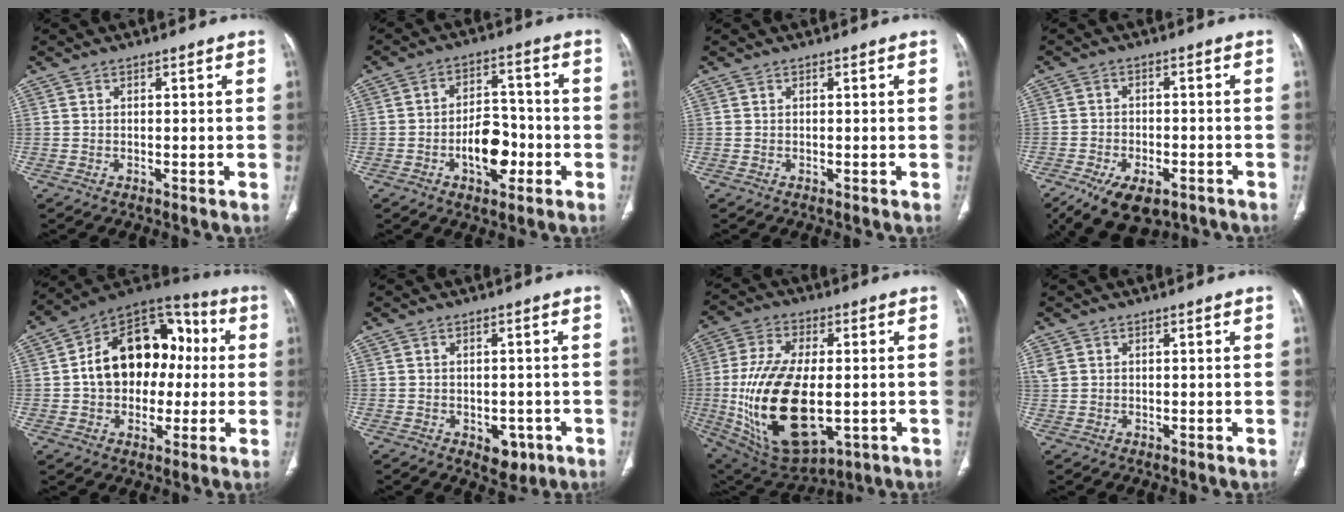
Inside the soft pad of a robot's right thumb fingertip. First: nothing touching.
{"total": 9.5, "force": [-3.2, 5.6, 7.0], "torque": [-0.081, 0.031, -0.051]}
{"total": 0.0}
{"total": 13.3, "force": [-8.3, 6.9, 7.8], "torque": [-0.139, 0.023, -0.126]}
{"total": 20.0, "force": [0.9, 14.2, 14.0], "torque": [-0.177, 0.043, 0.009]}
{"total": 4.4, "force": [-1.8, 3.0, 2.8], "torque": [-0.013, 0.006, -0.014]}
{"total": 23.3, "force": [-2.8, 12.1, 19.7], "torque": [-0.388, -0.014, -0.022]}
{"total": 1.9, "force": [0.8, 1.5, 0.7], "torque": [-0.020, 0.010, 0.024]}